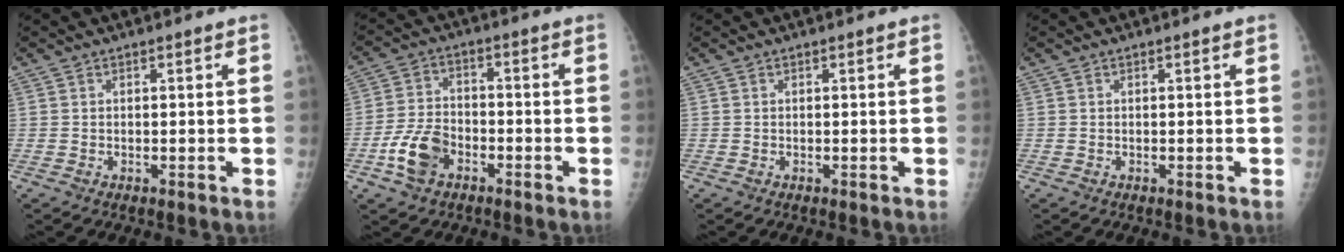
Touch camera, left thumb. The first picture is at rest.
{"total": 8.2, "force": [-3.8, 5.3, 4.9], "torque": [-0.093, 0.021, -0.072]}
{"total": 0.0}
{"total": 0.0}